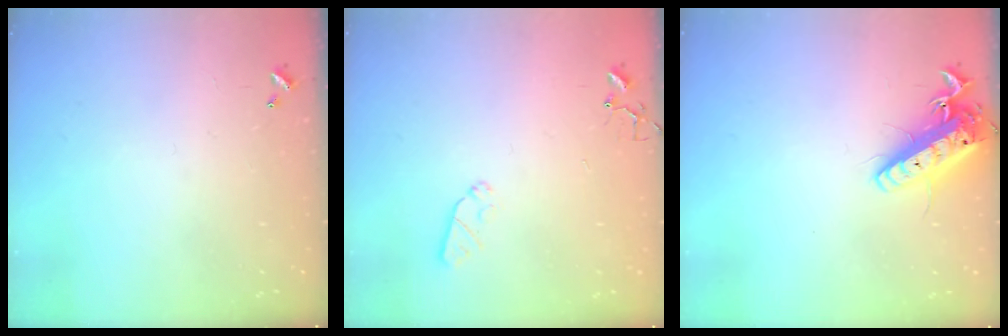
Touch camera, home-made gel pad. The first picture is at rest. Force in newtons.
{"total": 5.4, "press": 5.3, "slide": 0.9}
{"total": 14.8, "press": 14.6, "slide": 2.9}